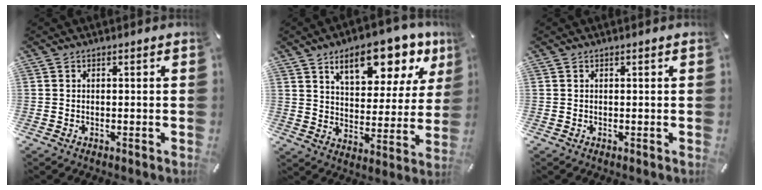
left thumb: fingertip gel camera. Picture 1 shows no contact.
{"total": 14.6, "force": [9.4, 6.9, 8.7], "torque": [-0.122, -0.045, 0.157]}
{"total": 0.0}